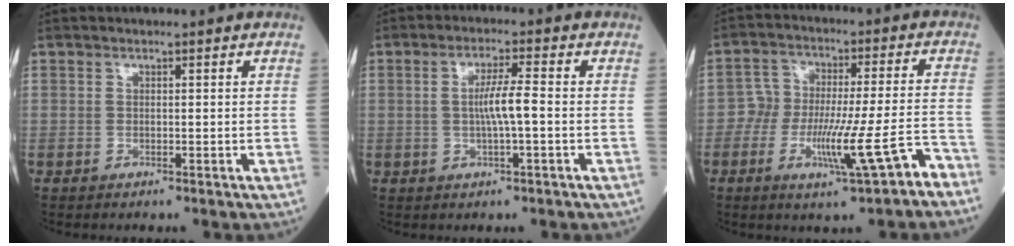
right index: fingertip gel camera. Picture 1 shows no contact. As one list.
[{"total": 4.7, "force": [-0.3, 0.0, 4.6], "torque": [-0.089, 0.002, -0.006]}, {"total": 10.7, "force": [-5.9, 1.6, 8.8], "torque": [-0.144, 0.013, -0.089]}]